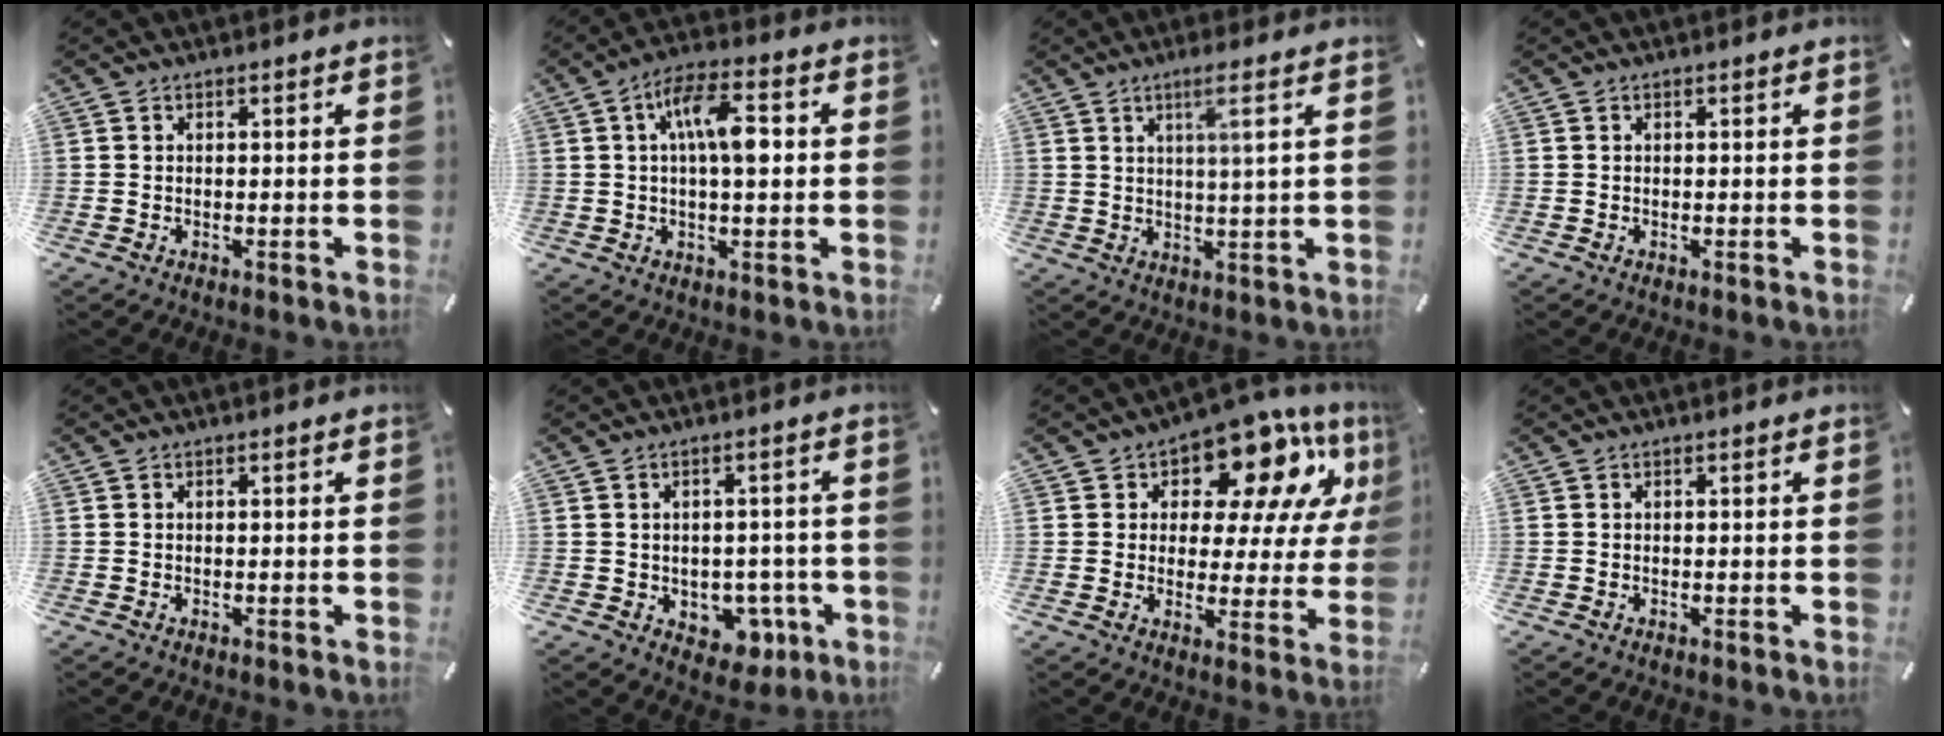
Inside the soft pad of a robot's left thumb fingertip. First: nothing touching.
{"total": 10.2, "force": [1.7, 3.9, 9.3], "torque": [-0.157, 0.000, 0.023]}
{"total": 5.5, "force": [2.6, 0.0, 4.8], "torque": [-0.093, -0.005, 0.039]}
{"total": 0.0}
{"total": 0.0}
{"total": 6.5, "force": [-1.1, 5.6, 3.1], "torque": [-0.028, 0.004, -0.015]}
{"total": 15.1, "force": [9.8, 7.5, 8.6], "torque": [-0.135, -0.070, 0.167]}
{"total": 0.0}